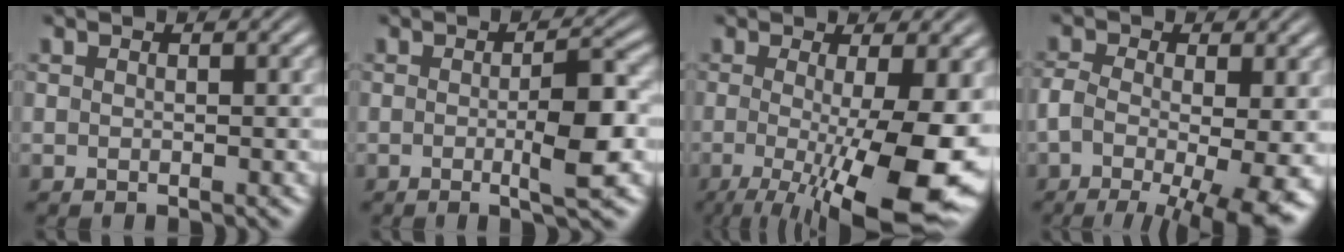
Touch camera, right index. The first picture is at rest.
{"total": 3.9, "force": [-1.0, 0.6, 3.7], "torque": [-0.048, 0.002, -0.023]}
{"total": 9.7, "force": [-3.1, 2.8, 8.8], "torque": [-0.143, -0.040, -0.027]}
{"total": 10.6, "force": [-5.2, 4.7, 8.0], "torque": [-0.129, -0.042, -0.061]}